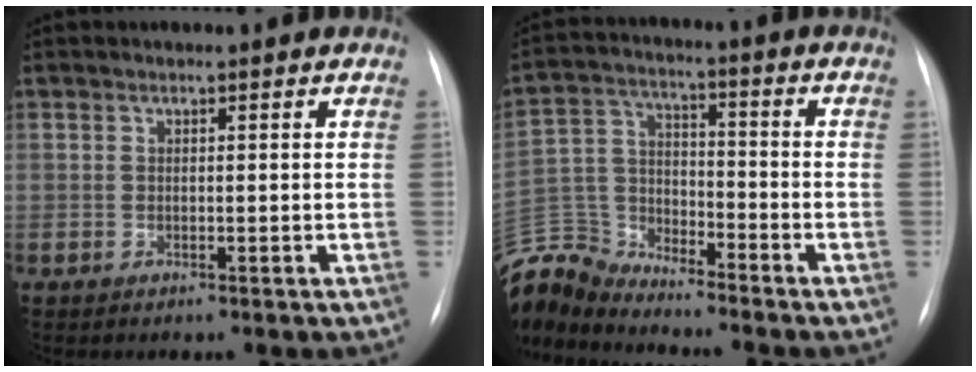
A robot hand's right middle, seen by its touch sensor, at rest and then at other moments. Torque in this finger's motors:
{"motor_torque": [1.05, -1.09, 0.12, 0.01]}